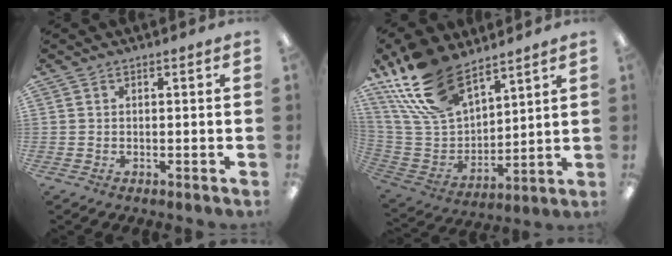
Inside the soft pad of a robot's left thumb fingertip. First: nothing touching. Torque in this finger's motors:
{"motor_torque": [0.84, 0.77, 1.26, -1.51, 0.33]}